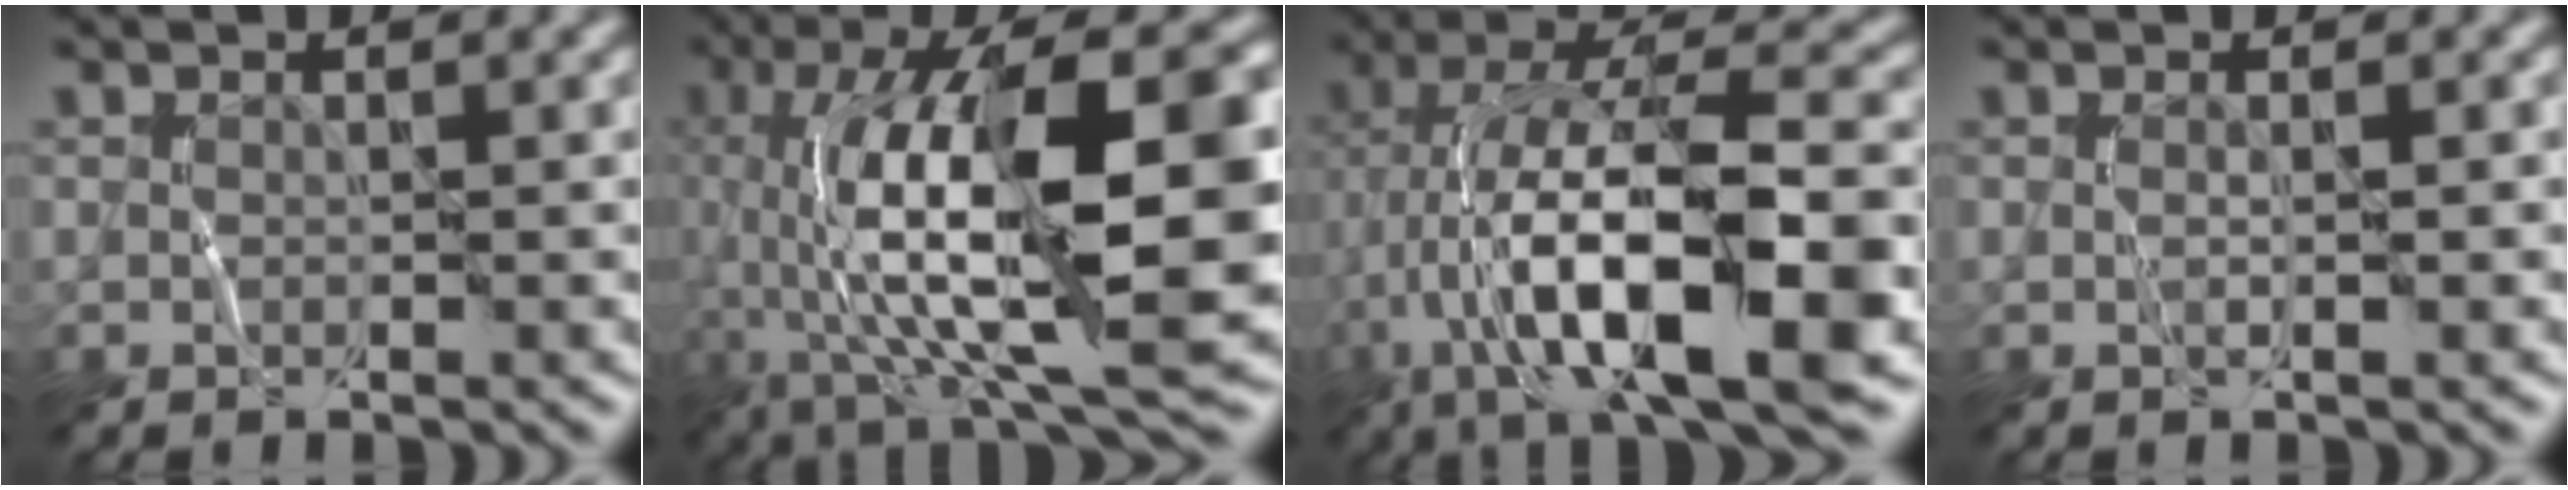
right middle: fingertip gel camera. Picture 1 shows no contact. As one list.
[{"total": 16.4, "force": [0.2, 6.3, 15.2], "torque": [-0.252, 0.030, 0.005]}, {"total": 14.9, "force": [-3.8, 4.6, 13.7], "torque": [-0.228, 0.030, -0.060]}, {"total": 0.7, "force": [0.0, 0.2, 0.7], "torque": [-0.008, 0.004, -0.003]}]